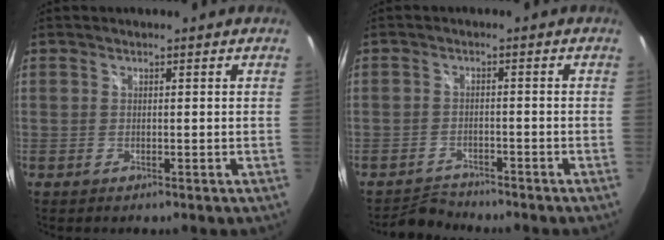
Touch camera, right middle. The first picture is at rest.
{"total": 3.5, "force": [-3.3, 0.7, -0.6], "torque": [0.000, 0.010, -0.064]}